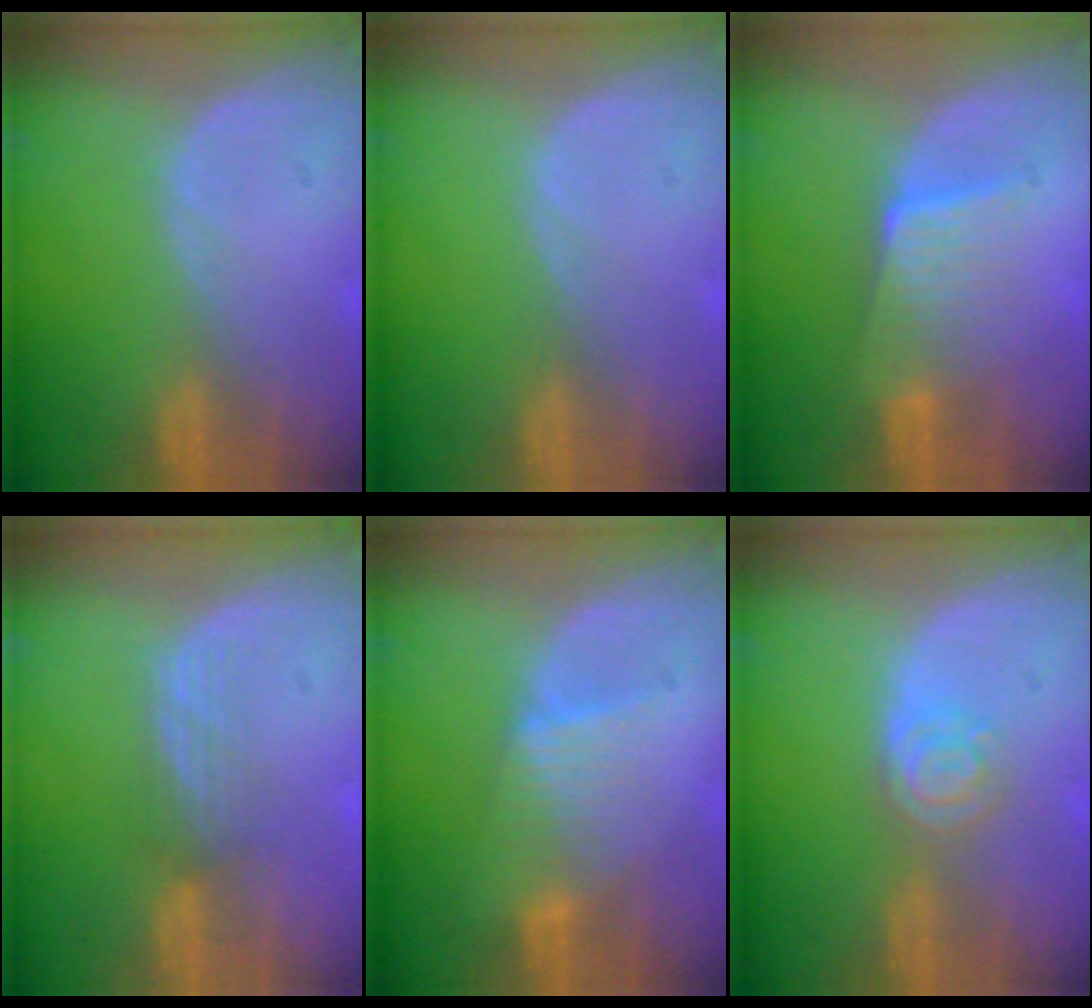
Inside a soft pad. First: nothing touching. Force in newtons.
{"total": 0.0}
{"total": 6.6, "press": 5.8, "slide": 3.3}
{"total": 3.1, "press": 2.6, "slide": 1.7}
{"total": 5.0, "press": 4.9, "slide": 0.4}
{"total": 4.4, "press": 3.9, "slide": 1.9}